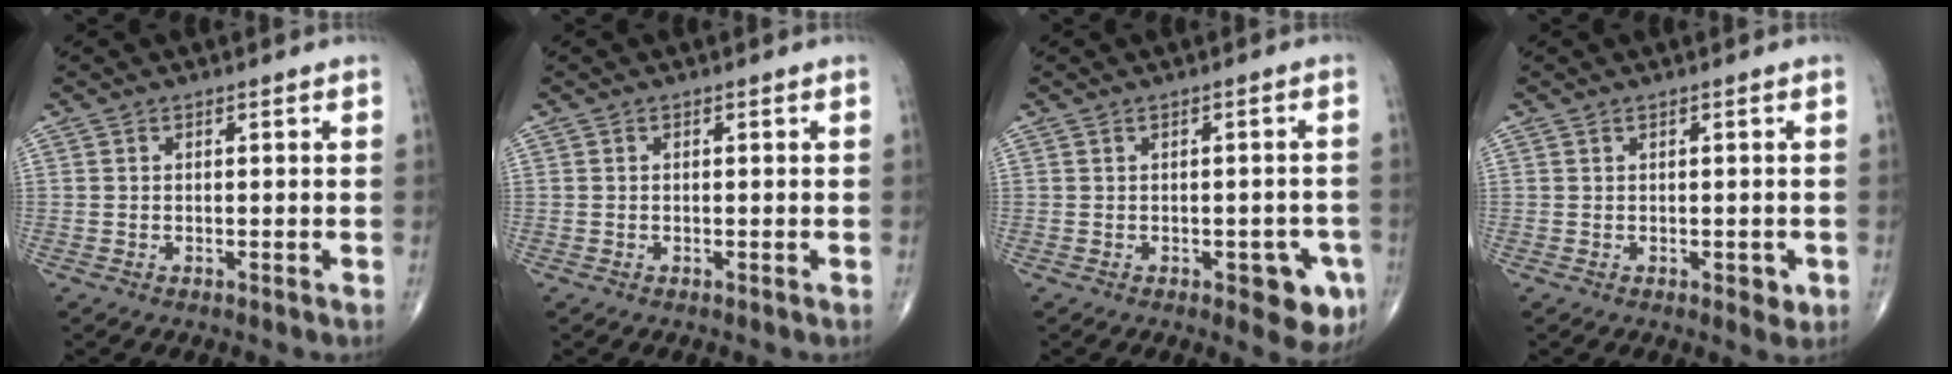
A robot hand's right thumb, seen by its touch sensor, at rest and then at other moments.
{"total": 0.0}
{"total": 6.7, "force": [-2.5, 3.1, 5.4], "torque": [-0.035, 0.004, -0.025]}
{"total": 2.1, "force": [-0.3, 1.2, 1.8], "torque": [-0.014, -0.002, -0.002]}